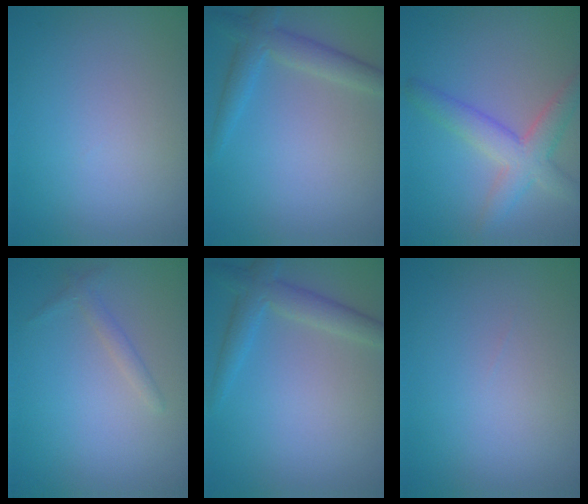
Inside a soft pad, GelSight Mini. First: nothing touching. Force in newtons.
{"total": 3.0, "press": 3.0, "slide": 0.0}
{"total": 4.4, "press": 4.3, "slide": 0.3}
{"total": 1.1, "press": 1.1, "slide": 0.1}
{"total": 3.0, "press": 3.0, "slide": 0.0}
{"total": 0.0}